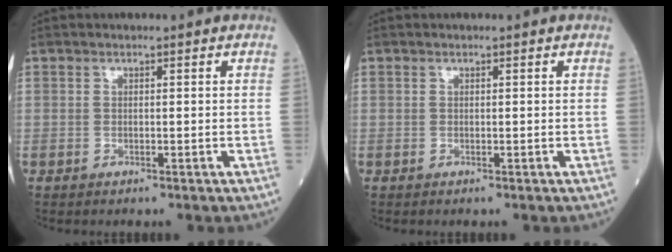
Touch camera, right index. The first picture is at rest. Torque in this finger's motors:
{"motor_torque": [0.09, 0.04, 0.06, 0.02]}